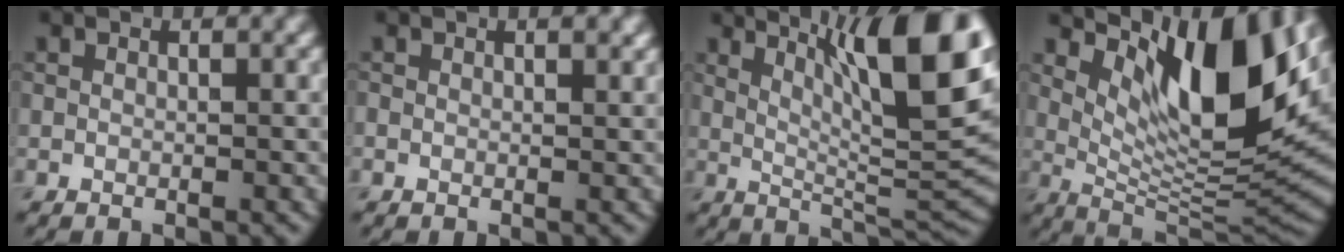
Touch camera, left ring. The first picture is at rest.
{"total": 1.2, "force": [0.6, 0.4, 0.9], "torque": [-0.011, 0.002, 0.009]}
{"total": 12.6, "force": [5.5, 3.0, 11.0], "torque": [-0.141, 0.010, 0.090]}
{"total": 11.3, "force": [4.4, 3.9, 9.6], "torque": [-0.147, -0.016, 0.086]}